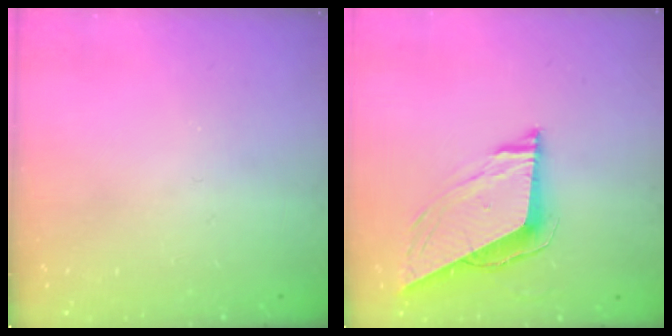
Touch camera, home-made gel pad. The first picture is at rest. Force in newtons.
{"total": 8.9, "press": 8.9, "slide": 1.2}